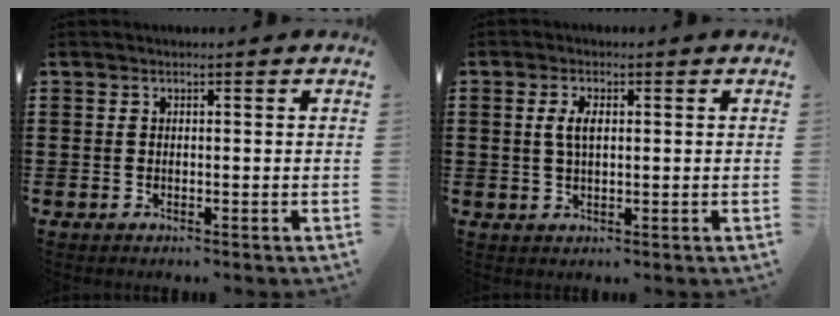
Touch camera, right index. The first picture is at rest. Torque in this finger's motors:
{"motor_torque": [0.67, 0.50, 0.23, 0.06]}